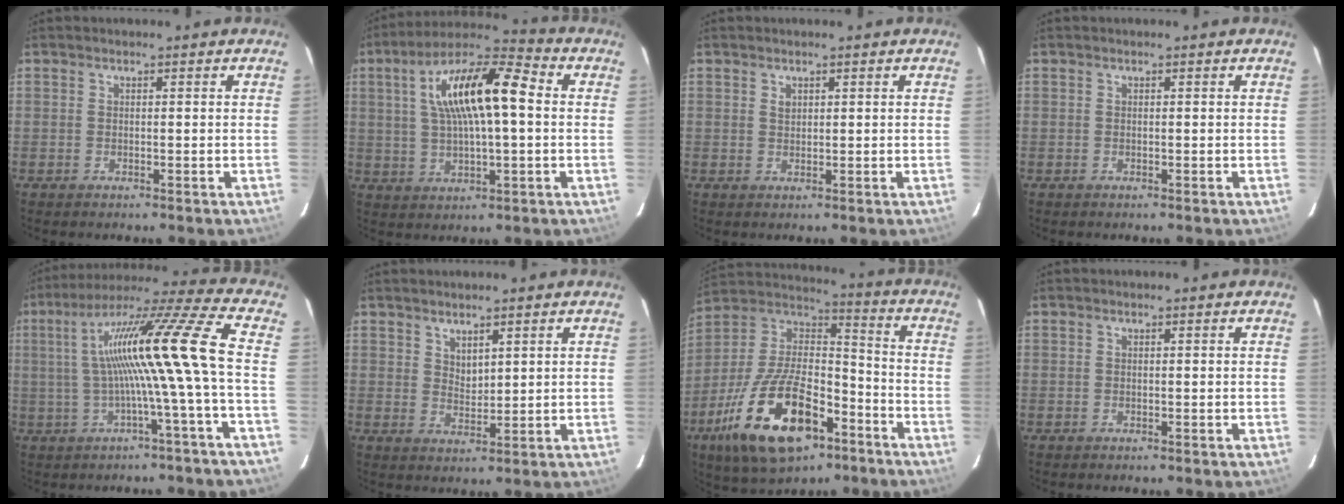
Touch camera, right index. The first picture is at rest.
{"total": 16.2, "force": [3.0, 4.9, 15.2], "torque": [-0.272, 0.027, 0.046]}
{"total": 1.0, "force": [0.6, 0.7, 0.4], "torque": [-0.006, 0.003, 0.011]}
{"total": 0.0}
{"total": 16.3, "force": [-0.6, -2.4, 16.1], "torque": [-0.271, 0.010, -0.011]}
{"total": 3.1, "force": [2.5, 1.4, 1.4], "torque": [-0.019, -0.001, 0.045]}
{"total": 24.0, "force": [-12.1, 11.3, 17.4], "torque": [-0.350, -0.016, -0.202]}
{"total": 0.0}